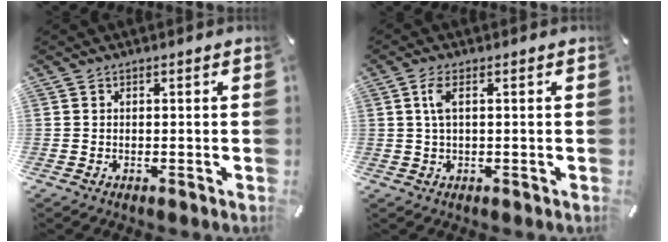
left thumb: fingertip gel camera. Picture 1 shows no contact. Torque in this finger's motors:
{"motor_torque": [0.19, -0.40, 0.22, 0.10, -0.10]}